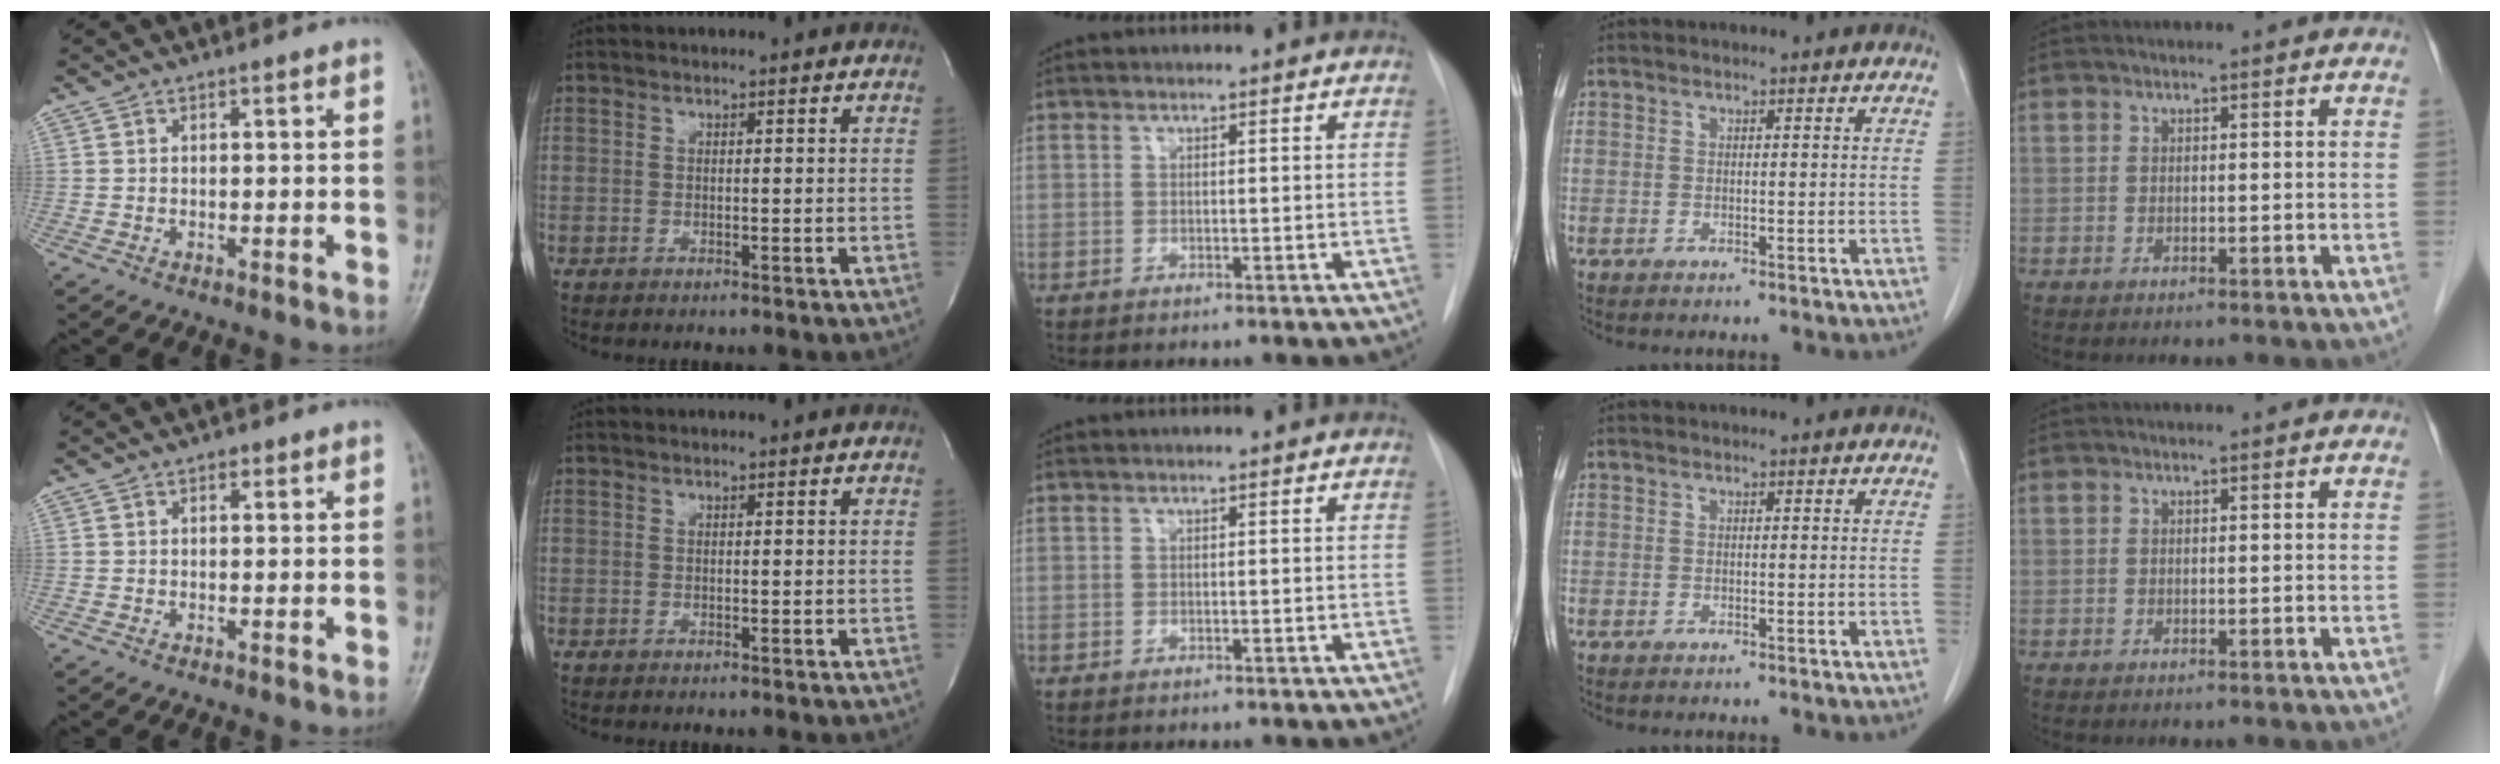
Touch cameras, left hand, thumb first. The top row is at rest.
{"thumb": {"total": 0.9, "force": [0.5, 0.6, 0.4], "torque": [0.001, -0.001, 0.004]}}